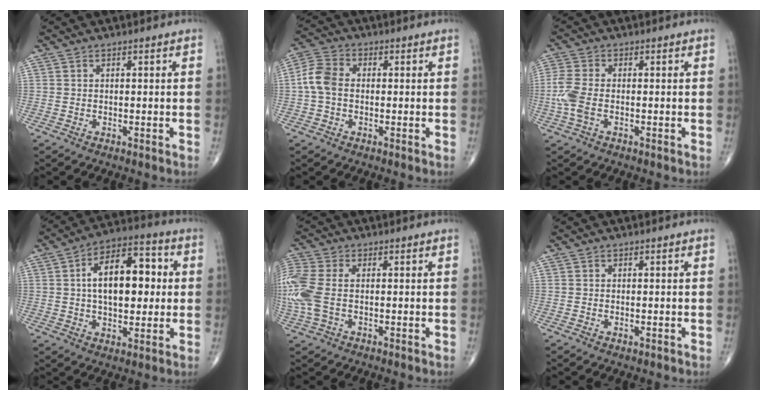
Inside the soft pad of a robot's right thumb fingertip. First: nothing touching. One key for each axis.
{"total": 6.1, "fx": -0.3, "fy": 4.3, "fz": 4.3, "tx": -0.091, "ty": 0.017, "tz": -0.015}
{"total": 5.4, "fx": -1.1, "fy": 2.7, "fz": 4.5, "tx": -0.128, "ty": 0.004, "tz": -0.027}
{"total": 15.6, "fx": 1.8, "fy": 8.4, "fz": 13.0, "tx": -0.177, "ty": 0.019, "tz": 0.025}
{"total": 10.1, "fx": -0.4, "fy": 6.0, "fz": 8.1, "tx": -0.231, "ty": 0.015, "tz": -0.007}
{"total": 0.5, "fx": -0.2, "fy": 0.2, "fz": 0.4, "tx": -0.008, "ty": -0.001, "tz": -0.004}